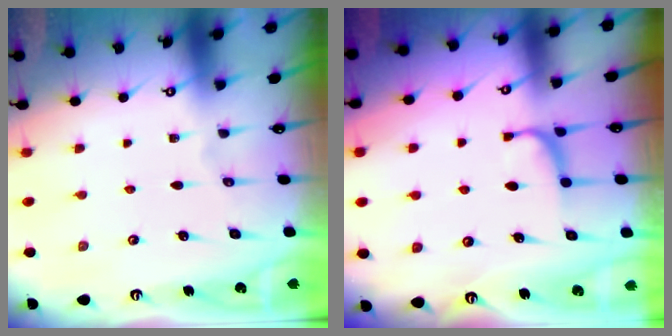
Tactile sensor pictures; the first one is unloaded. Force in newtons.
{"total": 1.0, "press": 0.9, "slide": 0.5}